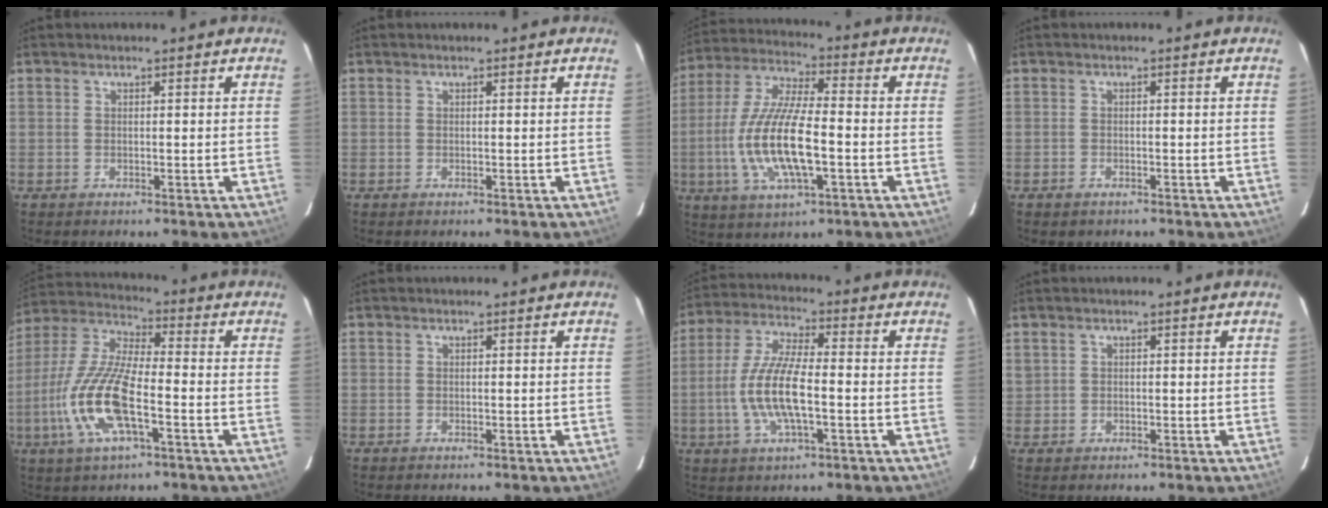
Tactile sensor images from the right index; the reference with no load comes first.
{"total": 0.0}
{"total": 15.8, "force": [-3.2, 4.9, 14.7], "torque": [-0.303, -0.007, -0.060]}
{"total": 1.3, "force": [-0.9, 0.8, 0.3], "torque": [-0.008, 0.000, -0.014]}
{"total": 15.6, "force": [-5.0, 4.5, 14.0], "torque": [-0.302, -0.009, -0.103]}
{"total": 0.0}
{"total": 11.7, "force": [-2.3, 3.3, 11.0], "torque": [-0.227, -0.002, -0.047]}
{"total": 1.3, "force": [0.6, 1.2, 0.3], "torque": [0.000, 0.005, 0.013]}